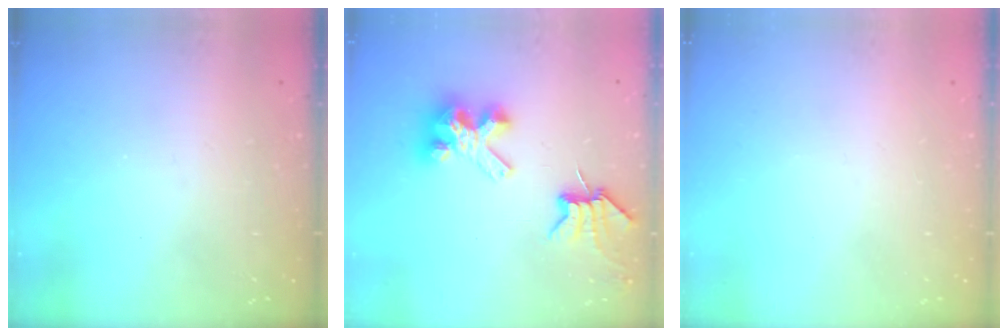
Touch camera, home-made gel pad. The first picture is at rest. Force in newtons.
{"total": 8.1, "press": 8.1, "slide": 0.6}
{"total": 0.0}